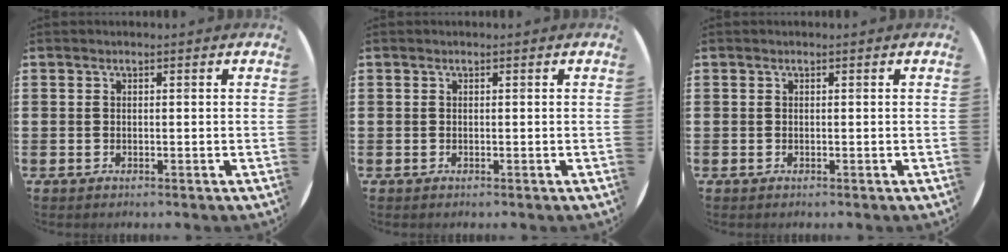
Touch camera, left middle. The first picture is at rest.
{"total": 0.0}
{"total": 0.0}